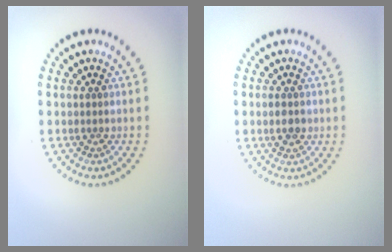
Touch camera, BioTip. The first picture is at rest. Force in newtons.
{"total": 1.6, "press": 1.6, "slide": 0.1}